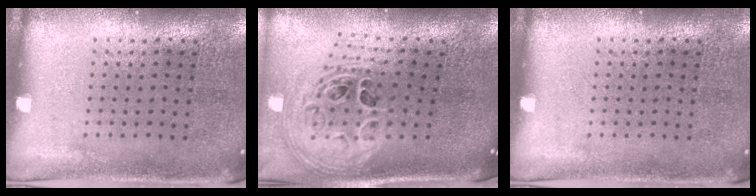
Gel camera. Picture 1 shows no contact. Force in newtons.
{"total": 2.3, "press": 1.7, "slide": 1.6}
{"total": 0.0}